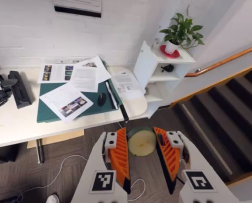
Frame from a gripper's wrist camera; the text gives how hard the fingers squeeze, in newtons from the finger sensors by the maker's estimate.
{"total": 11.6, "left": 11.8, "right": 11.5}